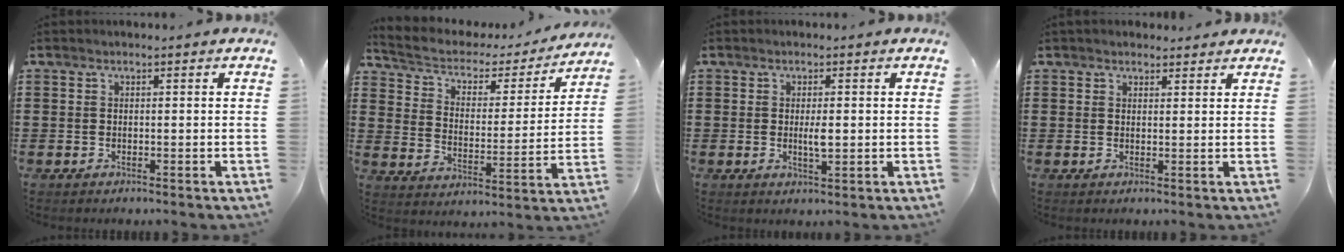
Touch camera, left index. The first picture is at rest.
{"total": 3.6, "force": [2.3, 2.1, 1.7], "torque": [-0.049, -0.016, 0.030]}
{"total": 2.7, "force": [0.0, 0.7, 2.7], "torque": [-0.050, -0.003, 0.000]}
{"total": 1.6, "force": [1.4, 0.6, 0.2], "torque": [-0.006, 0.004, 0.028]}